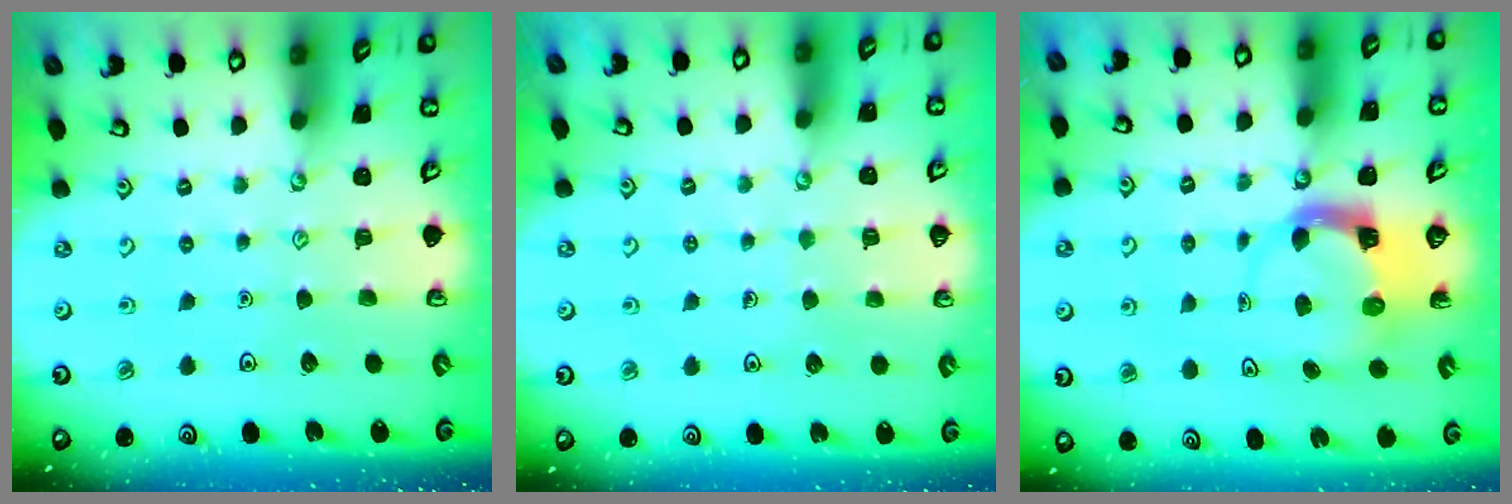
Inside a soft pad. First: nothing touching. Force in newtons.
{"total": 4.6, "press": 4.6, "slide": 0.4}
{"total": 3.8, "press": 3.8, "slide": 0.6}